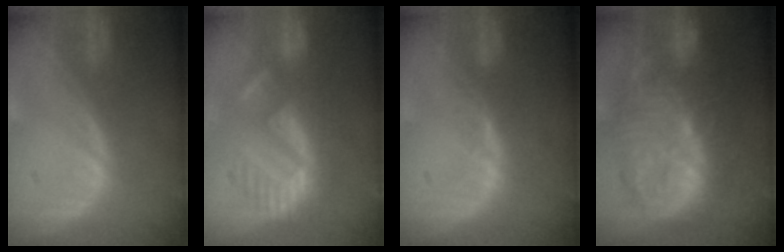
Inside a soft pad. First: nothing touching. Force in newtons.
{"total": 9.0, "press": 8.1, "slide": 4.0}
{"total": 2.4, "press": 1.8, "slide": 1.5}
{"total": 13.7, "press": 13.6, "slide": 1.2}